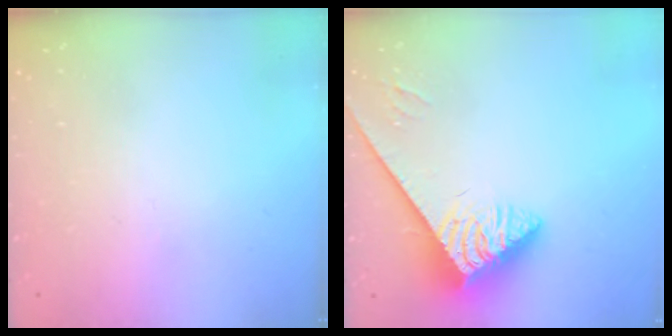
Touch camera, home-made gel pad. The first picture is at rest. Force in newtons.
{"total": 3.8, "press": 3.7, "slide": 0.8}